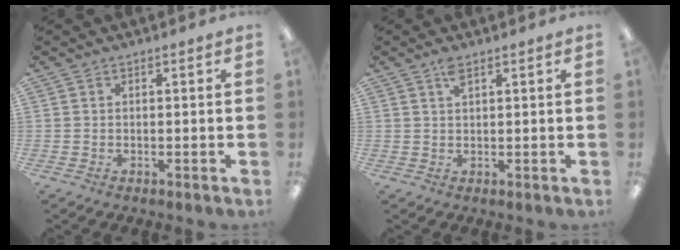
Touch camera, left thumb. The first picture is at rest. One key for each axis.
{"total": 2.4, "fx": 1.5, "fy": 0.7, "fz": 1.7, "tx": -0.030, "ty": 0.000, "tz": 0.025}